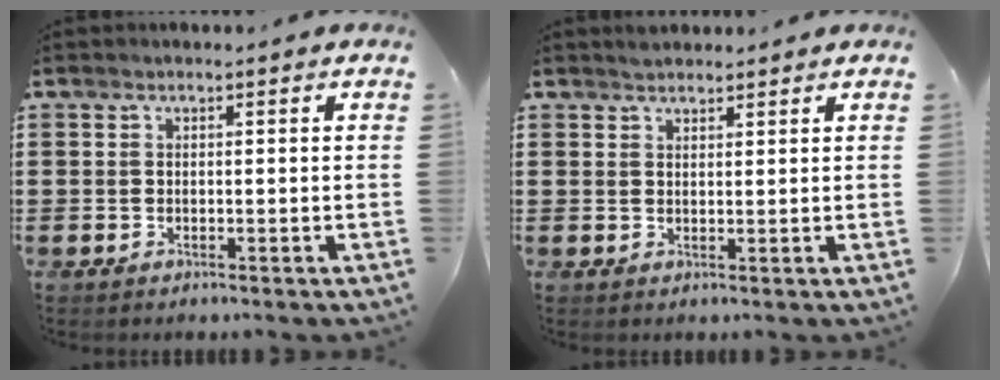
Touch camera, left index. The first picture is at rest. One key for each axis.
{"total": 1.6, "fx": 1.5, "fy": 0.4, "fz": 0.1, "tx": -0.005, "ty": 0.002, "tz": 0.030}